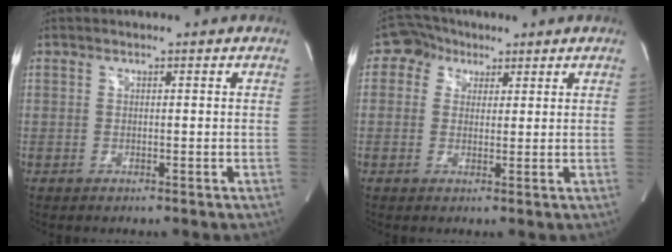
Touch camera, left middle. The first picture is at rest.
{"total": 4.5, "force": [2.0, 3.8, 1.1], "torque": [-0.019, 0.023, 0.034]}